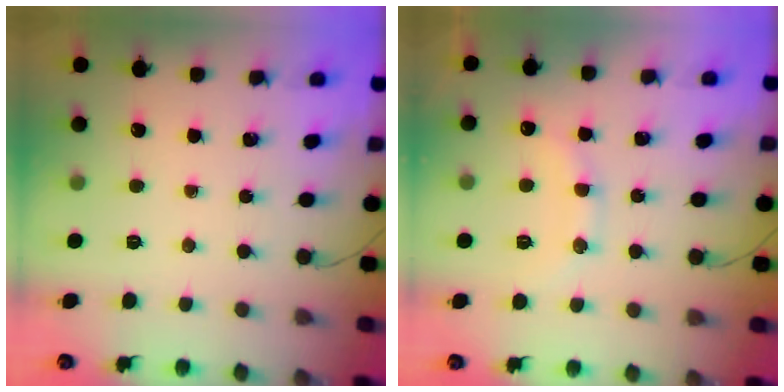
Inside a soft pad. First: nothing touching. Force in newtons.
{"total": 11.1, "press": 11.1, "slide": 1.0}